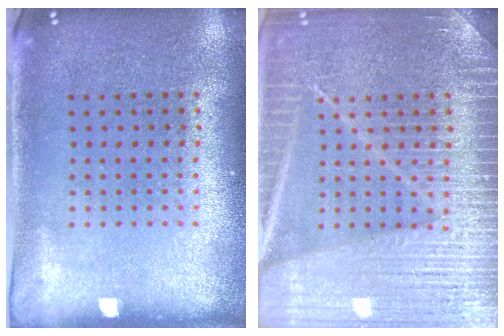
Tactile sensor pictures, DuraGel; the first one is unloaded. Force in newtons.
{"total": 6.8, "press": 6.7, "slide": 1.0}